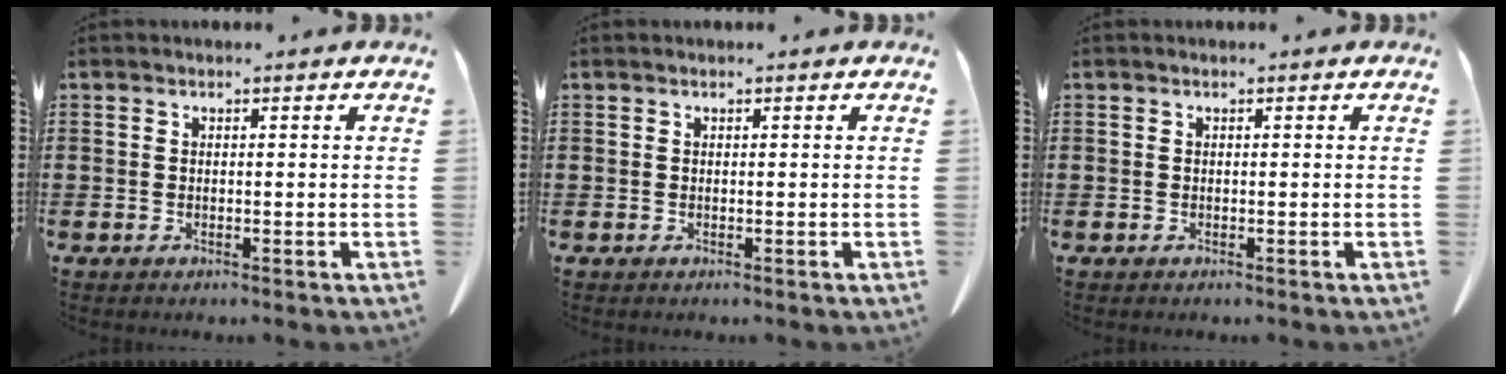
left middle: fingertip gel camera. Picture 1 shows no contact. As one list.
[{"total": 0.0}, {"total": 0.0}]